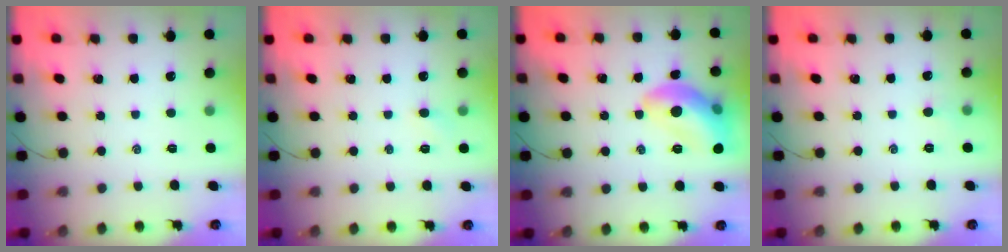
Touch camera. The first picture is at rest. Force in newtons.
{"total": 2.2, "press": 2.1, "slide": 0.6}
{"total": 13.9, "press": 13.8, "slide": 1.0}
{"total": 2.4, "press": 2.3, "slide": 0.7}